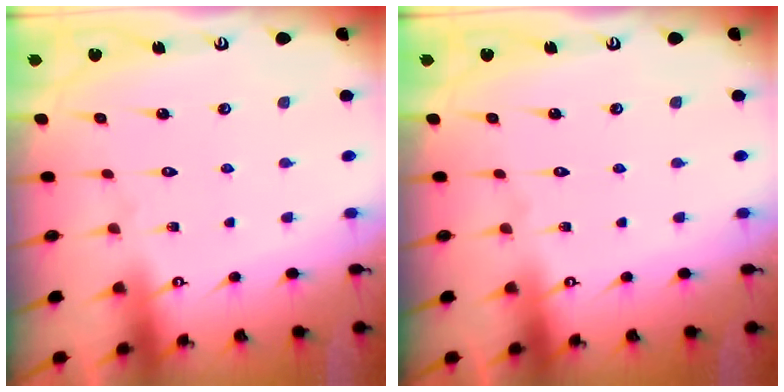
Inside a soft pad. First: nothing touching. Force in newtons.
{"total": 0.0}